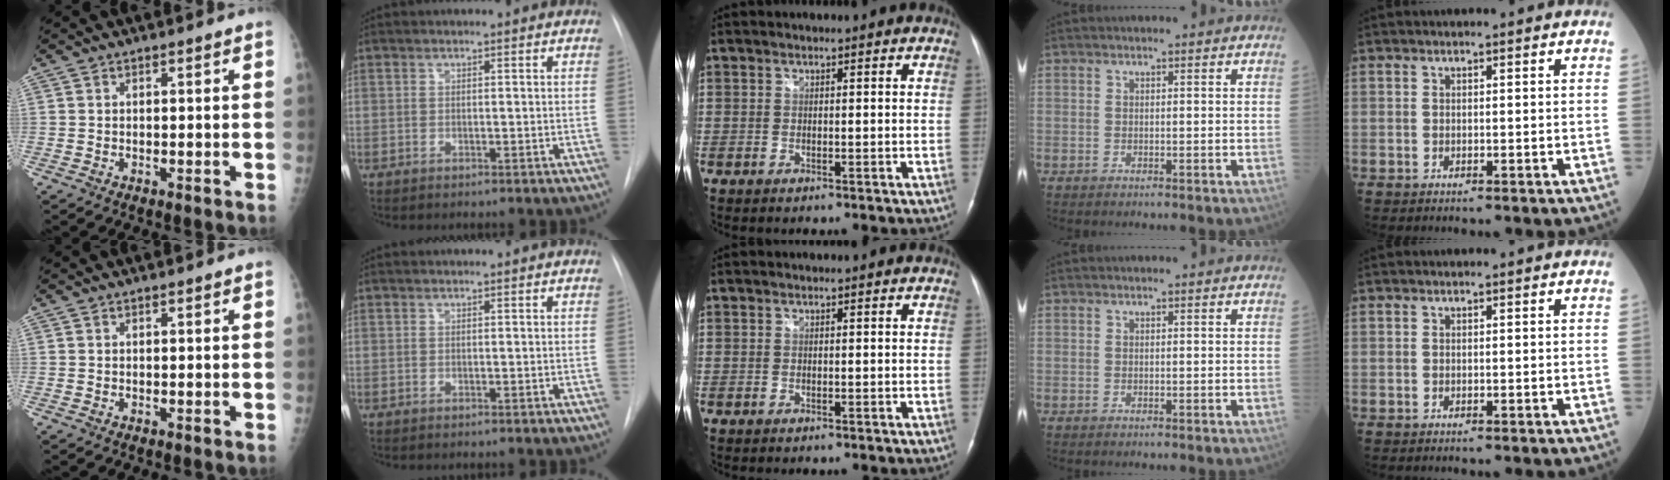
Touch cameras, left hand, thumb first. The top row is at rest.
{}